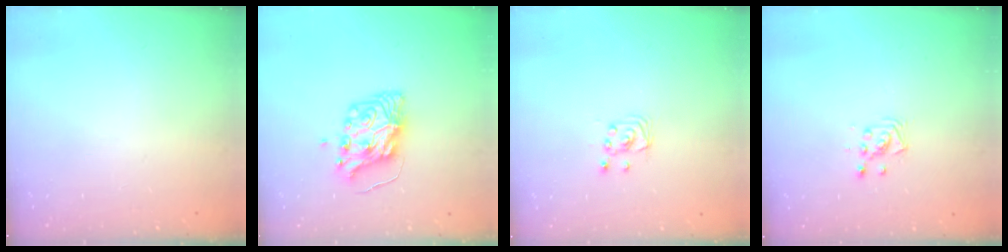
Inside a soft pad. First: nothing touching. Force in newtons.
{"total": 8.9, "press": 8.9, "slide": 0.3}
{"total": 2.4, "press": 2.4, "slide": 0.2}
{"total": 3.6, "press": 3.6, "slide": 0.2}